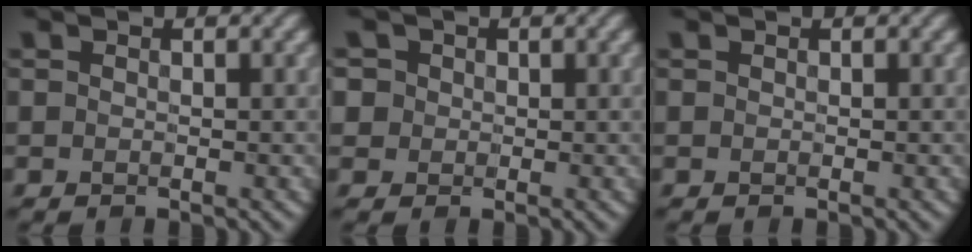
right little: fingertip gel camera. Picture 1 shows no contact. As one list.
[{"total": 1.3, "force": [0.1, 1.3, 0.1], "torque": [-0.009, -0.007, 0.012]}, {"total": 0.0}]